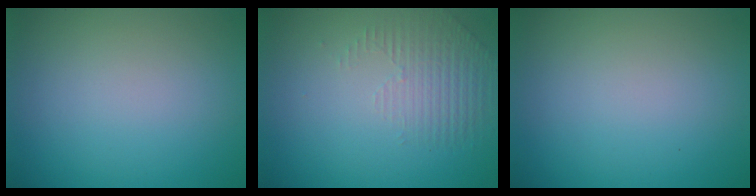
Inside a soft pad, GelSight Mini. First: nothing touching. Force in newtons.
{"total": 1.5, "press": 0.9, "slide": 1.2}
{"total": 0.0}